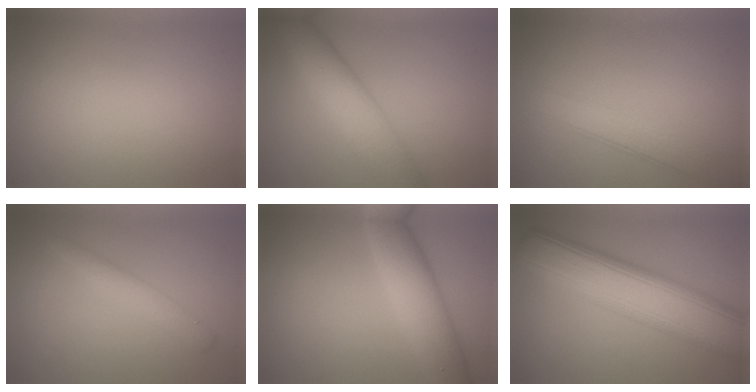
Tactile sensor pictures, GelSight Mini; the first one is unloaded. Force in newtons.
{"total": 6.8, "press": 6.8, "slide": 0.3}
{"total": 2.8, "press": 2.8, "slide": 0.1}
{"total": 1.3, "press": 1.3, "slide": 0.2}
{"total": 6.2, "press": 6.2, "slide": 0.2}
{"total": 11.4, "press": 11.4, "slide": 0.1}